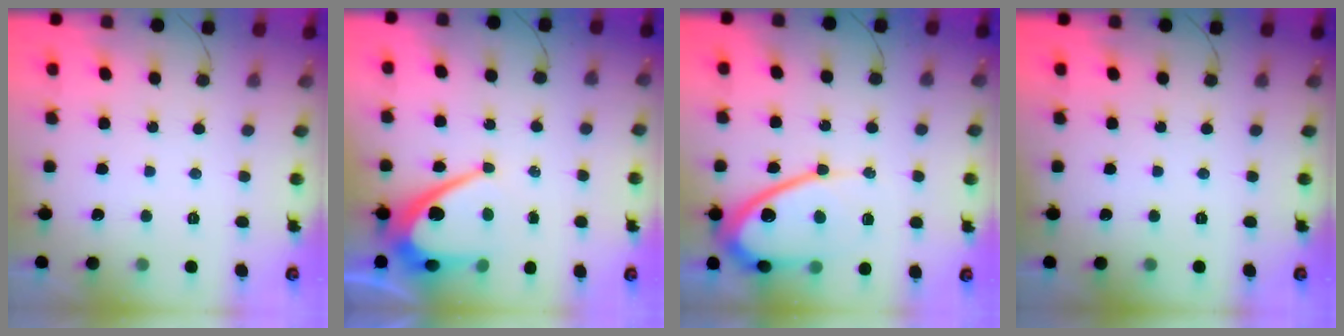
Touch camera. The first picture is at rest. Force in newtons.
{"total": 9.9, "press": 9.9, "slide": 1.0}
{"total": 12.5, "press": 12.5, "slide": 1.1}
{"total": 0.0}